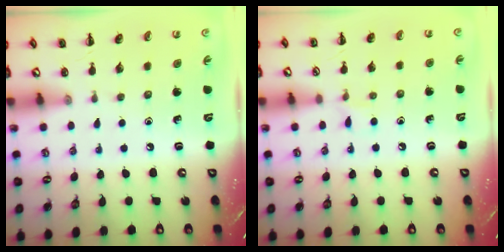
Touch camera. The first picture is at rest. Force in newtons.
{"total": 4.7, "press": 4.4, "slide": 1.6}